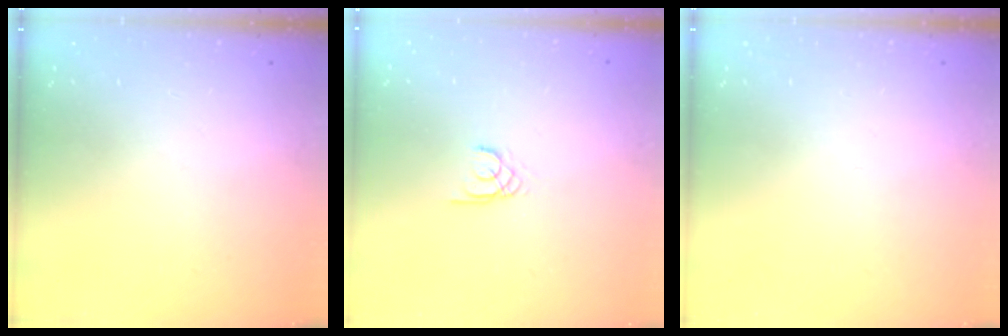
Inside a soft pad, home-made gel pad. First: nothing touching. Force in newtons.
{"total": 1.5, "press": 1.5, "slide": 0.1}
{"total": 0.0}